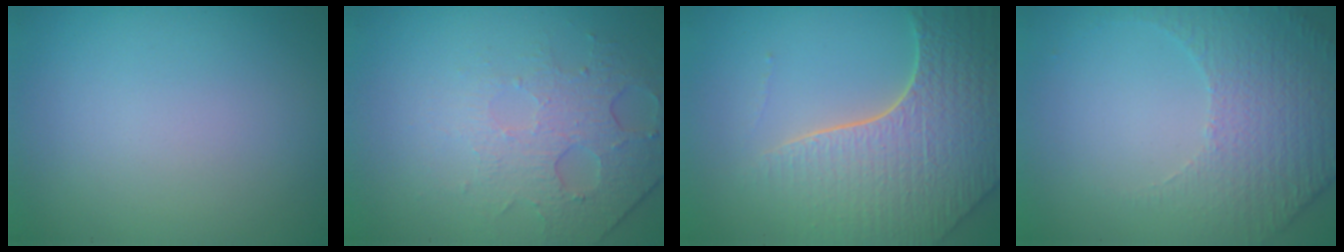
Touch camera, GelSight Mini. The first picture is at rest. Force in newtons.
{"total": 4.5, "press": 2.9, "slide": 3.5}
{"total": 8.1, "press": 5.7, "slide": 5.7}
{"total": 5.2, "press": 3.4, "slide": 4.0}